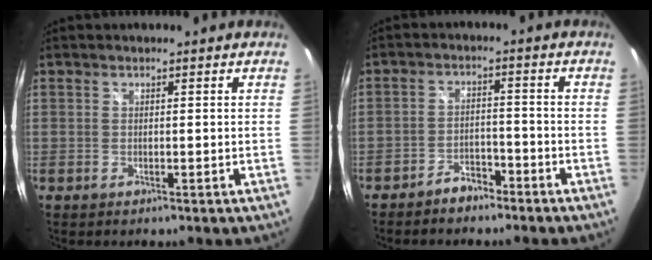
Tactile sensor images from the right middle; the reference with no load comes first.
{"total": 4.2, "force": [-3.6, 1.7, 1.5], "torque": [-0.045, 0.013, -0.056]}